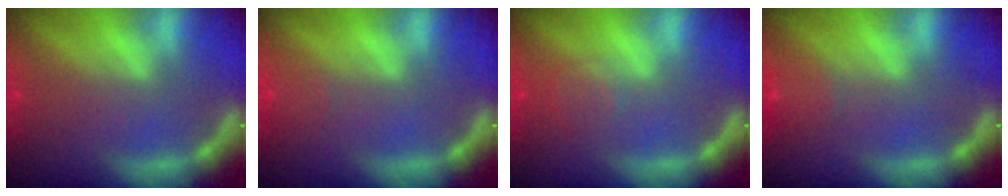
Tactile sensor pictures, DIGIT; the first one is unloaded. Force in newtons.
{"total": 1.0}
{"total": 2.0}
{"total": 1.9}